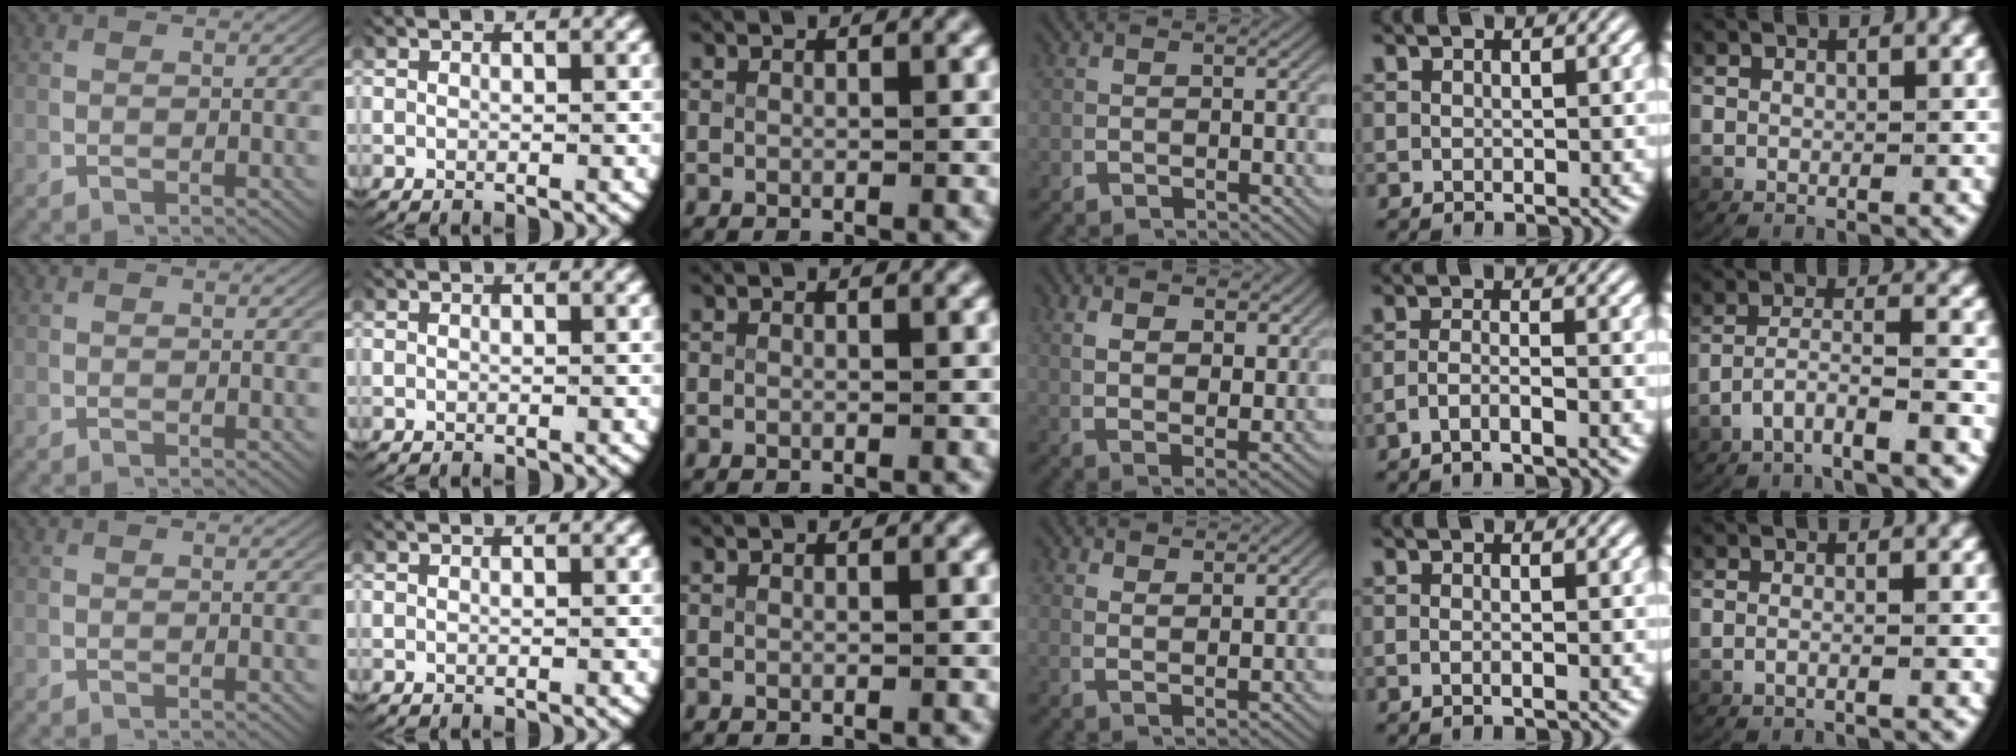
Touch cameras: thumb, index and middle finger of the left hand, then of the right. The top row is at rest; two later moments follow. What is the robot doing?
{"motion": "lift_and_place", "object": "towel"}